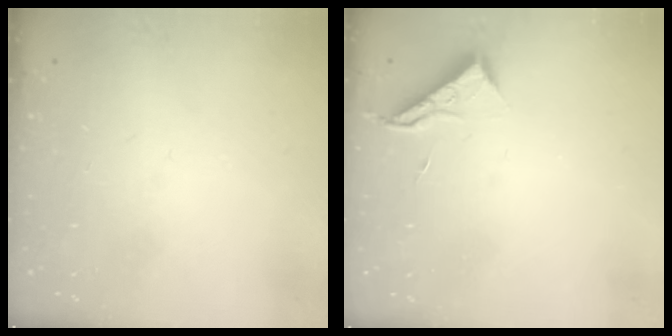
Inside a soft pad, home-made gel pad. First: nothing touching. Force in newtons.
{"total": 6.8, "press": 6.8, "slide": 0.5}